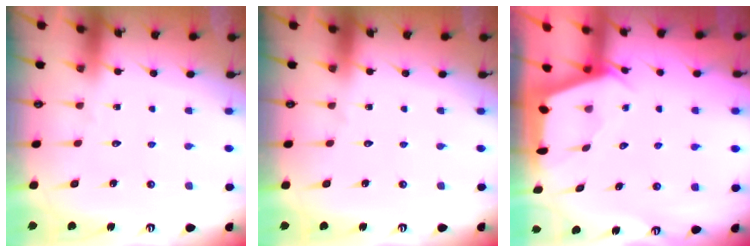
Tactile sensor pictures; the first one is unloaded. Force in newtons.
{"total": 0.0}
{"total": 2.1, "press": 2.0, "slide": 0.3}